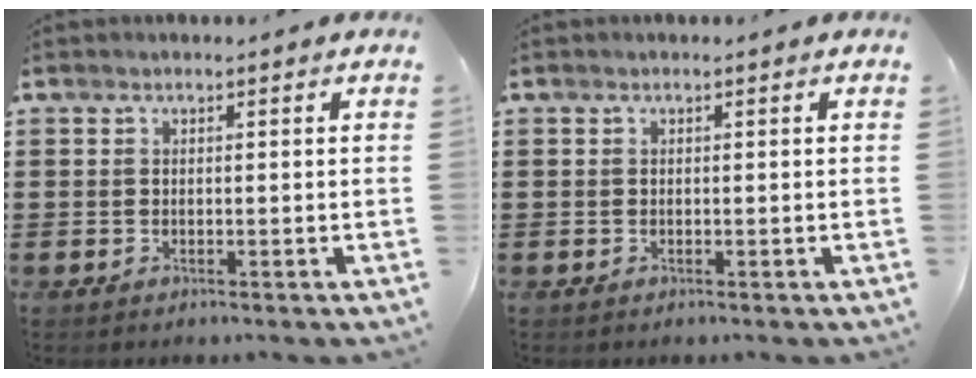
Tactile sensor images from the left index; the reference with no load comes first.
{"total": 0.0}